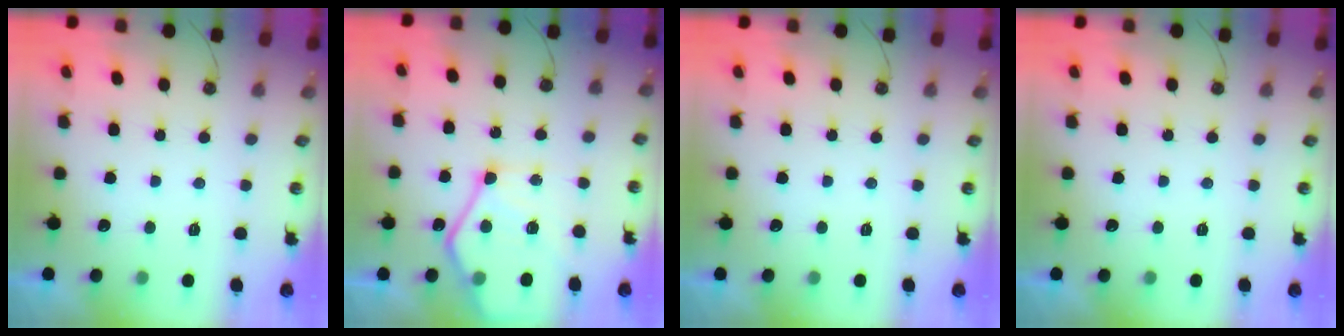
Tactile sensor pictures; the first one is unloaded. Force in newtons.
{"total": 17.2, "press": 17.1, "slide": 1.8}
{"total": 0.0}
{"total": 0.0}